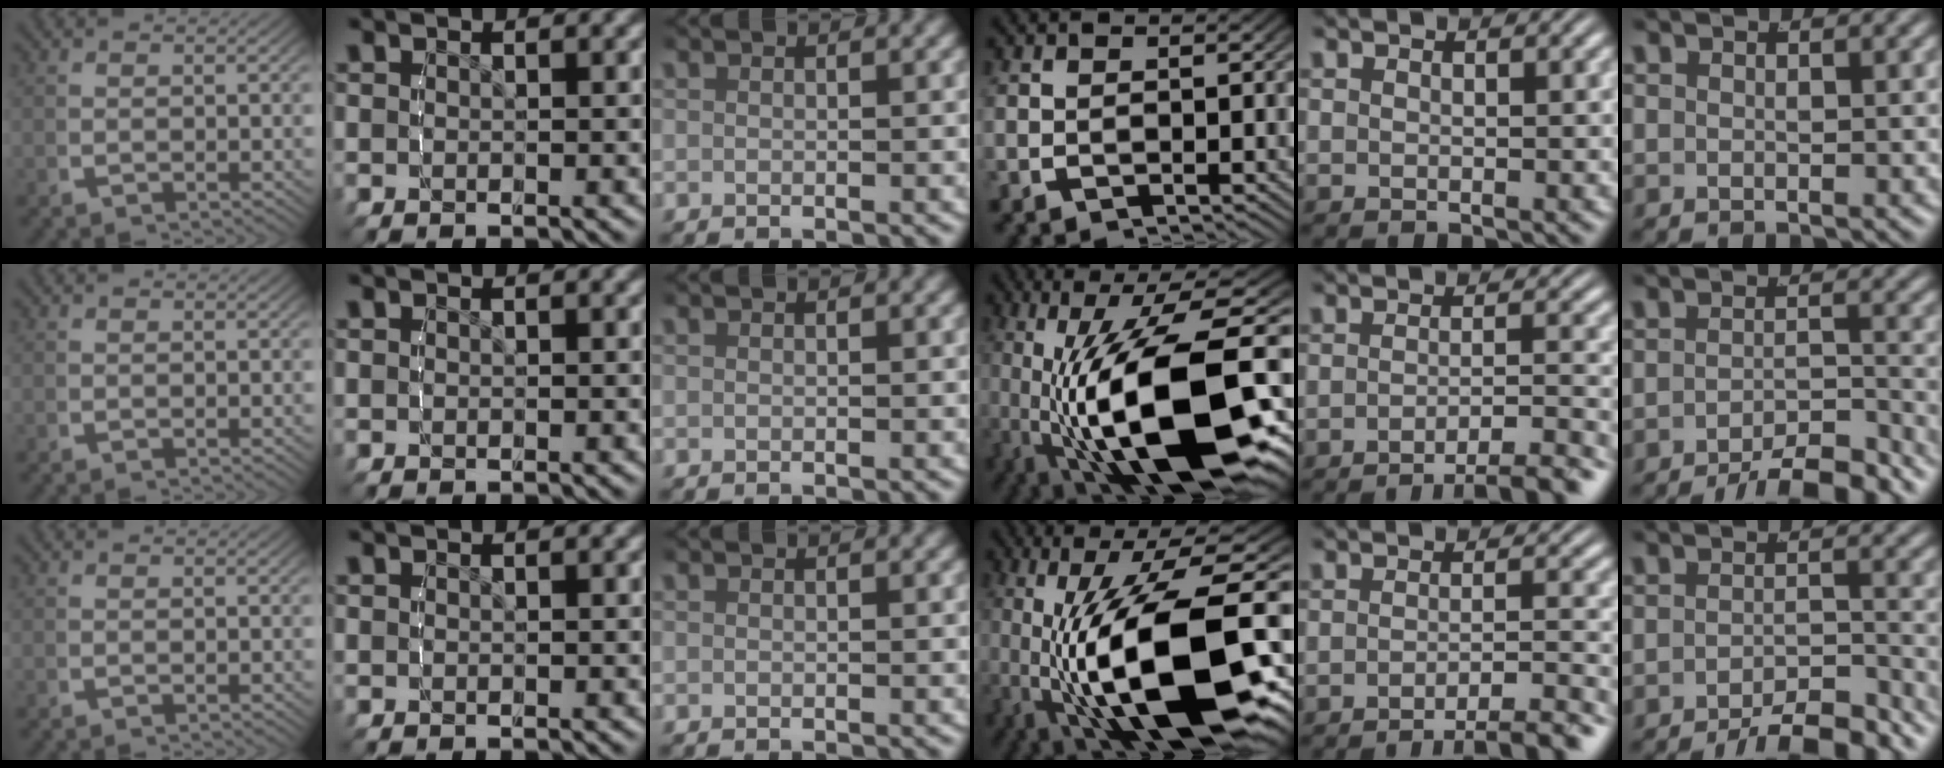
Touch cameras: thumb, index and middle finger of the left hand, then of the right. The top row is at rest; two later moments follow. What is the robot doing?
{"motion": "lift_and_place", "object": "glue stick"}